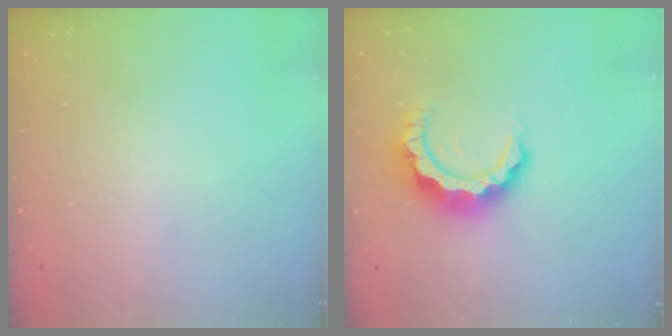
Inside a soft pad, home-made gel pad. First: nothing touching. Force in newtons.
{"total": 10.4, "press": 10.4, "slide": 1.1}